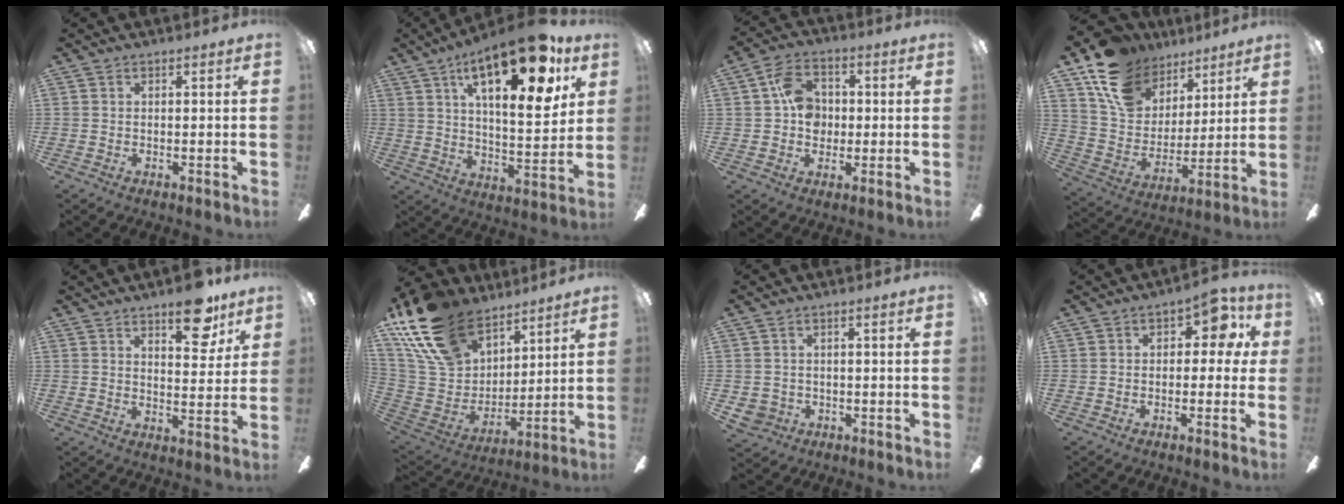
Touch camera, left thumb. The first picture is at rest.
{"total": 23.8, "force": [12.3, 9.2, 18.2], "torque": [-0.268, -0.051, 0.190]}
{"total": 8.9, "force": [1.2, 7.2, 5.1], "torque": [-0.083, 0.019, 0.025]}
{"total": 17.3, "force": [11.5, 11.4, 6.1], "torque": [-0.126, -0.062, 0.218]}
{"total": 9.5, "force": [6.6, 4.0, 5.5], "torque": [-0.041, -0.038, 0.104]}
{"total": 22.8, "force": [14.9, 13.2, 11.2], "torque": [-0.253, -0.071, 0.279]}
{"total": 3.0, "force": [-0.2, 2.9, 0.6], "torque": [-0.014, 0.007, -0.003]}
{"total": 6.8, "force": [1.8, 4.3, 5.0], "torque": [-0.059, -0.006, 0.024]}